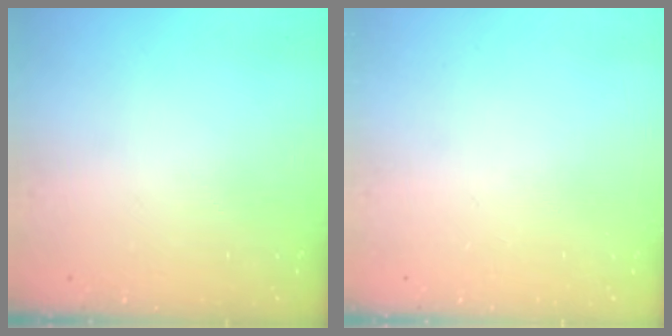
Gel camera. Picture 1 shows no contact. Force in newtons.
{"total": 0.0}